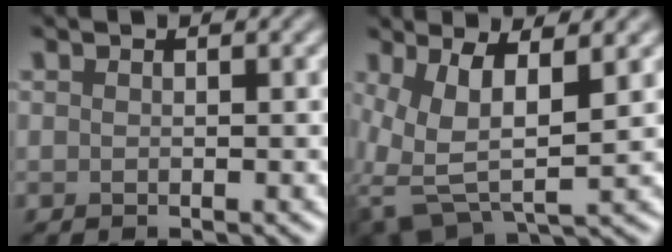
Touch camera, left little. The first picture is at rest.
{"total": 6.6, "force": [1.1, 3.1, 5.8], "torque": [-0.130, -0.006, 0.023]}